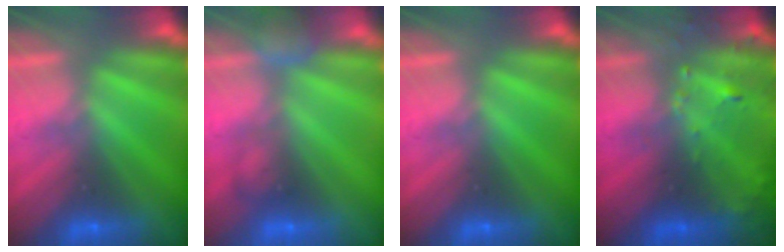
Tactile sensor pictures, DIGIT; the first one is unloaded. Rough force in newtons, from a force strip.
{"total": 2.5}
{"total": 0.0}
{"total": 8.8}